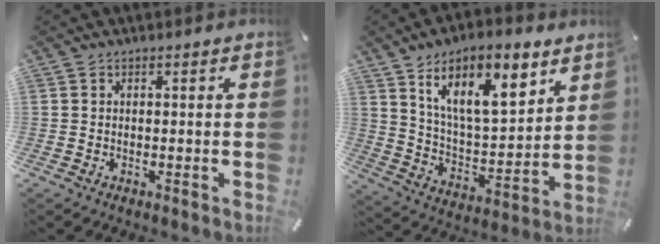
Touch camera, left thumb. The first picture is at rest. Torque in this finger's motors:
{"motor_torque": [2.52, 2.49, 1.37, -1.40, 0.20]}